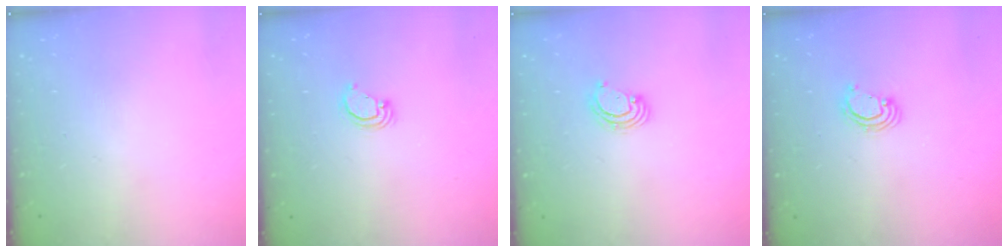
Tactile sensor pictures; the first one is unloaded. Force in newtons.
{"total": 2.9, "press": 2.9, "slide": 0.1}
{"total": 3.5, "press": 3.5, "slide": 0.2}
{"total": 2.4, "press": 2.4, "slide": 0.1}